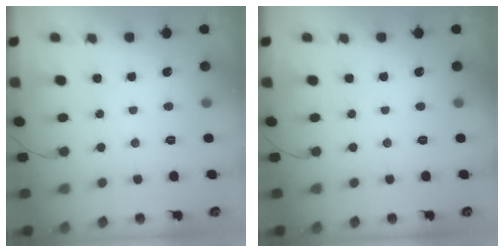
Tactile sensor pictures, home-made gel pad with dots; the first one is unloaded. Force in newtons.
{"total": 0.0}